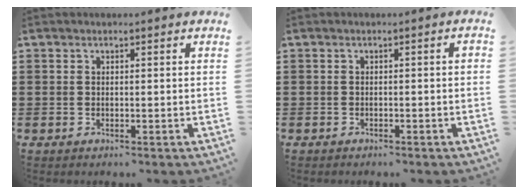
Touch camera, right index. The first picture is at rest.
{"total": 0.9, "force": [-0.8, 0.1, 0.4], "torque": [-0.008, -0.004, -0.014]}